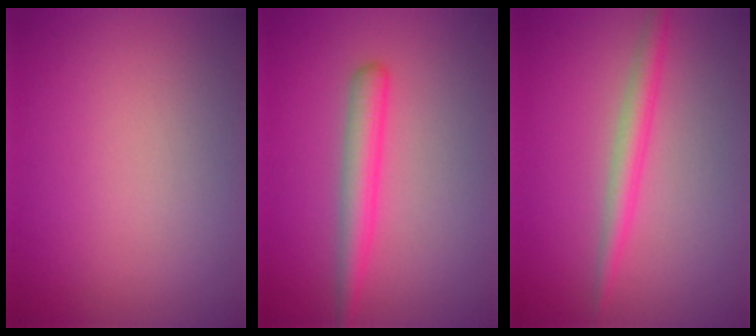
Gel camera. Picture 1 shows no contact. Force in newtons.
{"total": 2.8, "press": 2.8, "slide": 0.1}
{"total": 2.3, "press": 2.3, "slide": 0.1}